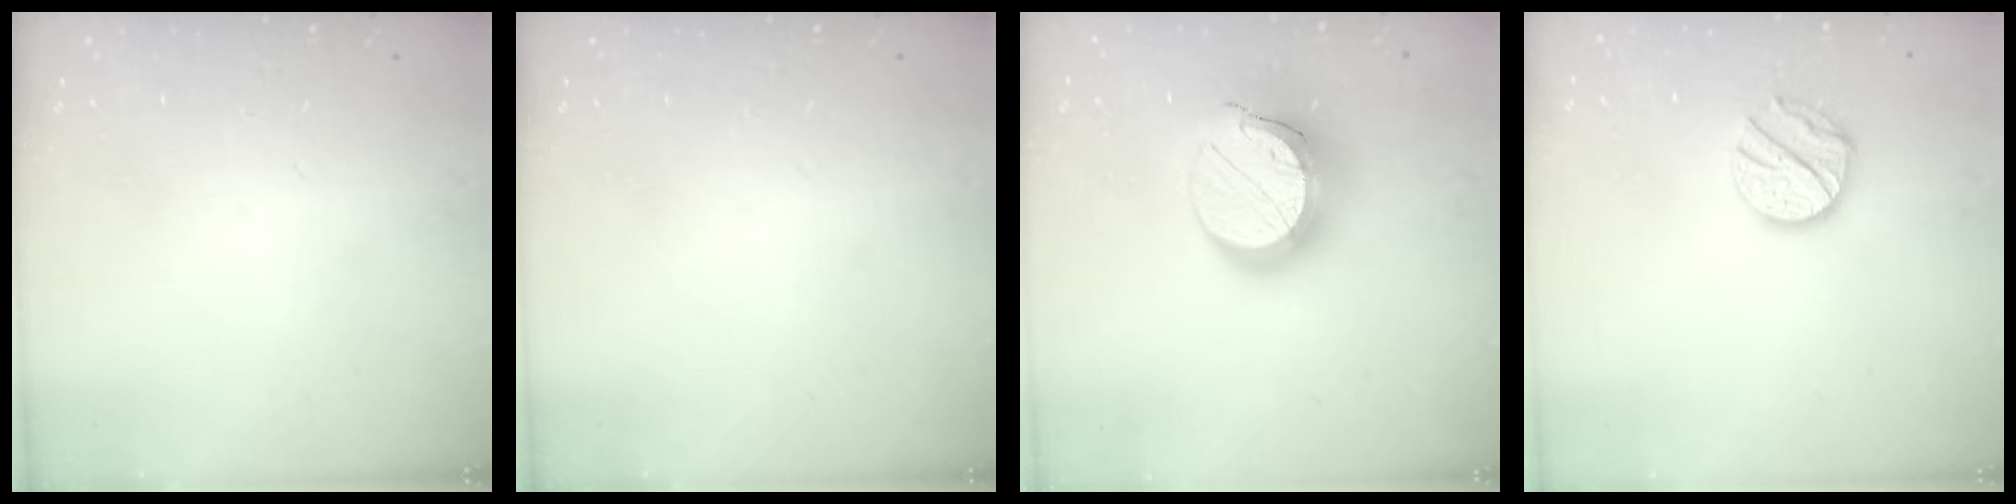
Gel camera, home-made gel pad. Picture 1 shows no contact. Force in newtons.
{"total": 0.0}
{"total": 18.5, "press": 18.5, "slide": 1.3}
{"total": 10.6, "press": 10.6, "slide": 0.8}